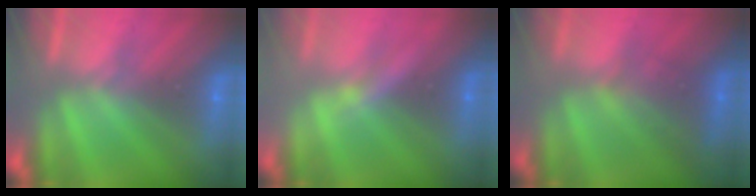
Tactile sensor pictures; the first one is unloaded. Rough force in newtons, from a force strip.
{"total": 2.1}
{"total": 2.4}